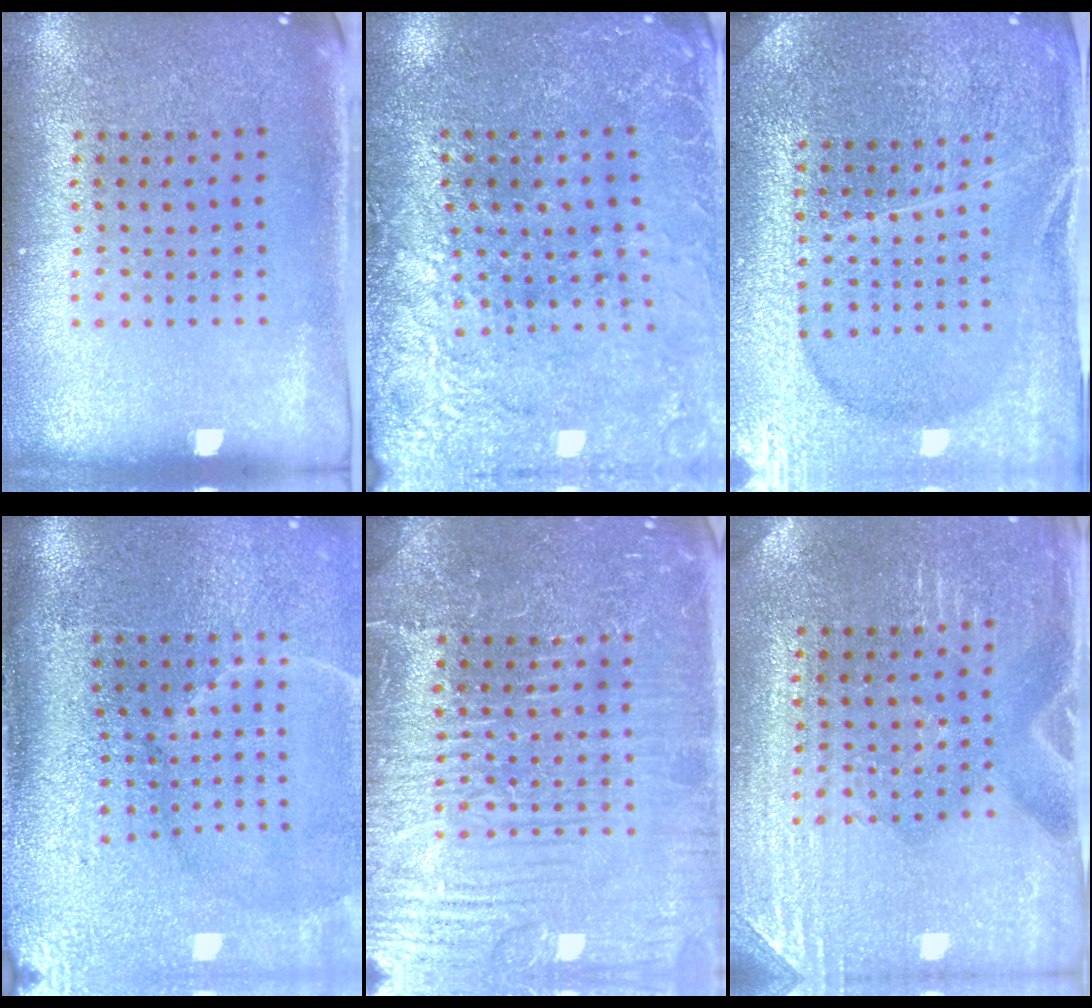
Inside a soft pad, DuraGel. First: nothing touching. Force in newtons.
{"total": 2.8, "press": 2.8, "slide": 0.1}
{"total": 4.1, "press": 4.0, "slide": 1.2}
{"total": 4.7, "press": 3.9, "slide": 2.7}
{"total": 4.9, "press": 4.9, "slide": 0.5}
{"total": 2.9, "press": 2.9, "slide": 0.3}